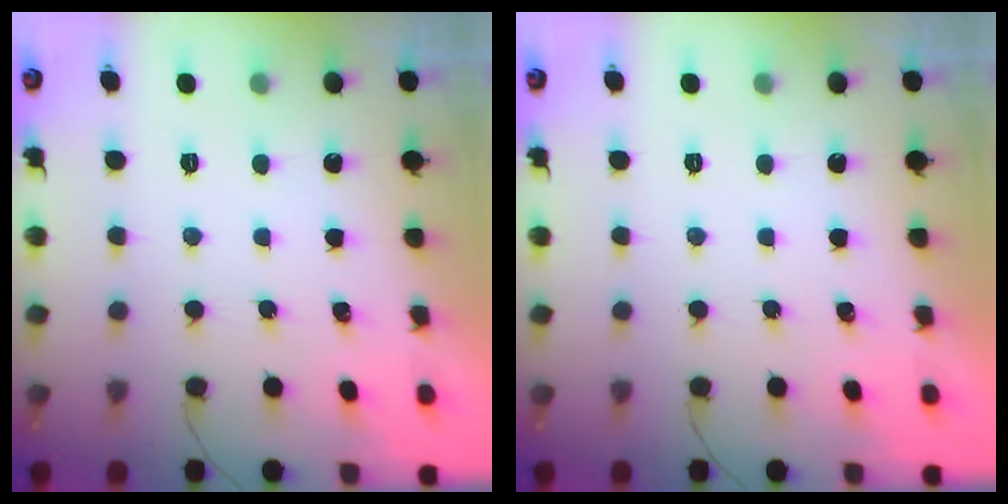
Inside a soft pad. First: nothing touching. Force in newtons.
{"total": 0.0}